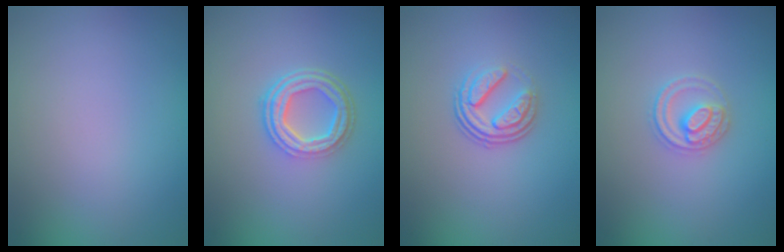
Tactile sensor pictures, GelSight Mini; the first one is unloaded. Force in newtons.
{"total": 4.4, "press": 3.4, "slide": 2.9}
{"total": 3.6, "press": 2.5, "slide": 2.7}
{"total": 2.5, "press": 2.4, "slide": 0.3}